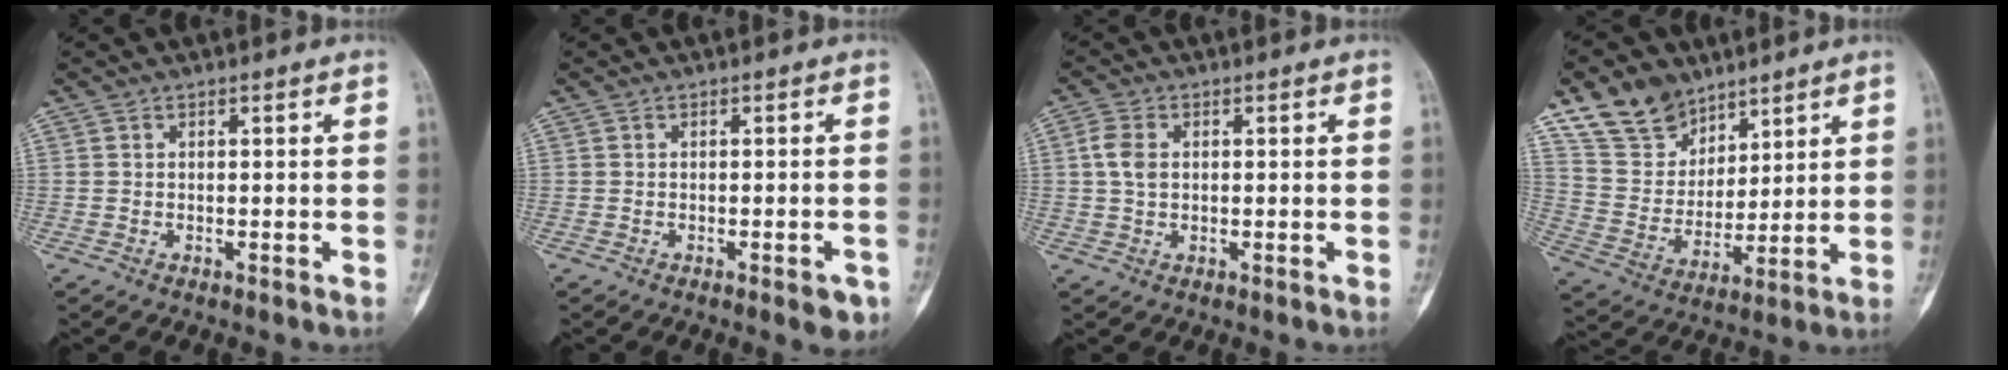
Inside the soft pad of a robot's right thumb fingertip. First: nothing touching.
{"total": 3.4, "force": [-1.7, 1.1, 2.7], "torque": [-0.026, 0.004, -0.018]}
{"total": 3.6, "force": [0.5, 2.4, 2.7], "torque": [-0.060, 0.003, 0.005]}
{"total": 13.1, "force": [9.3, 8.4, 3.6], "torque": [-0.034, -0.047, 0.189]}